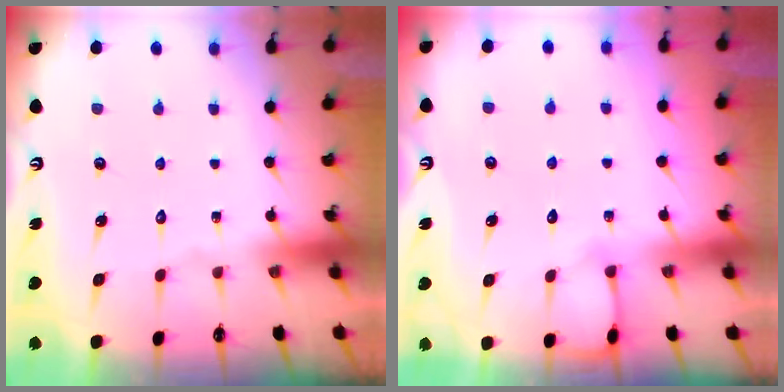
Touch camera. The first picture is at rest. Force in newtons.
{"total": 4.7, "press": 4.7, "slide": 0.5}